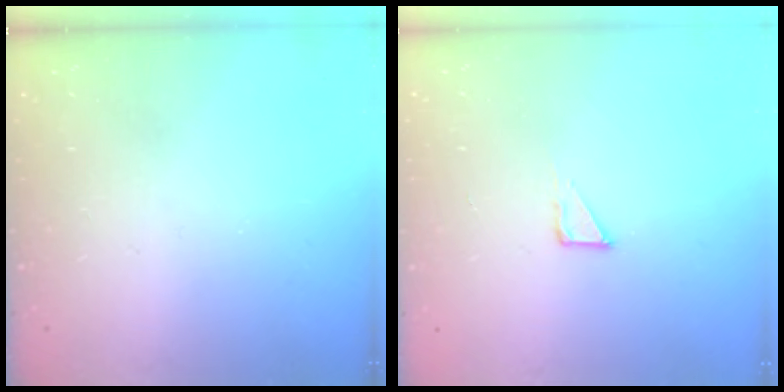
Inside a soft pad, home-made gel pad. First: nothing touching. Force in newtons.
{"total": 2.1, "press": 2.1, "slide": 0.1}